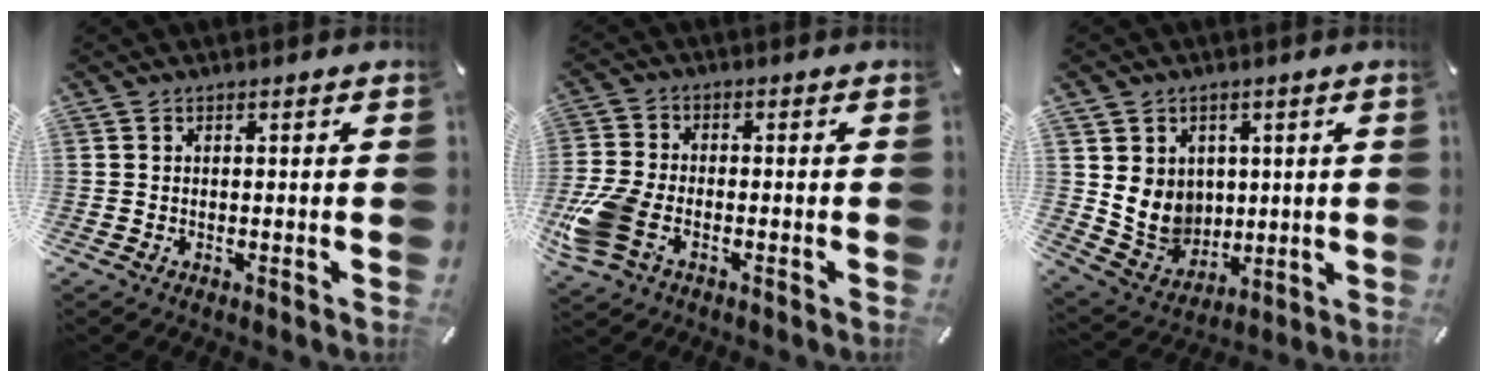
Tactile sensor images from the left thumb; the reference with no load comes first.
{"total": 10.8, "force": [-4.4, 6.7, 7.2], "torque": [-0.163, 0.006, -0.078]}
{"total": 9.5, "force": [2.1, 9.0, 2.2], "torque": [-0.052, -0.021, 0.051]}